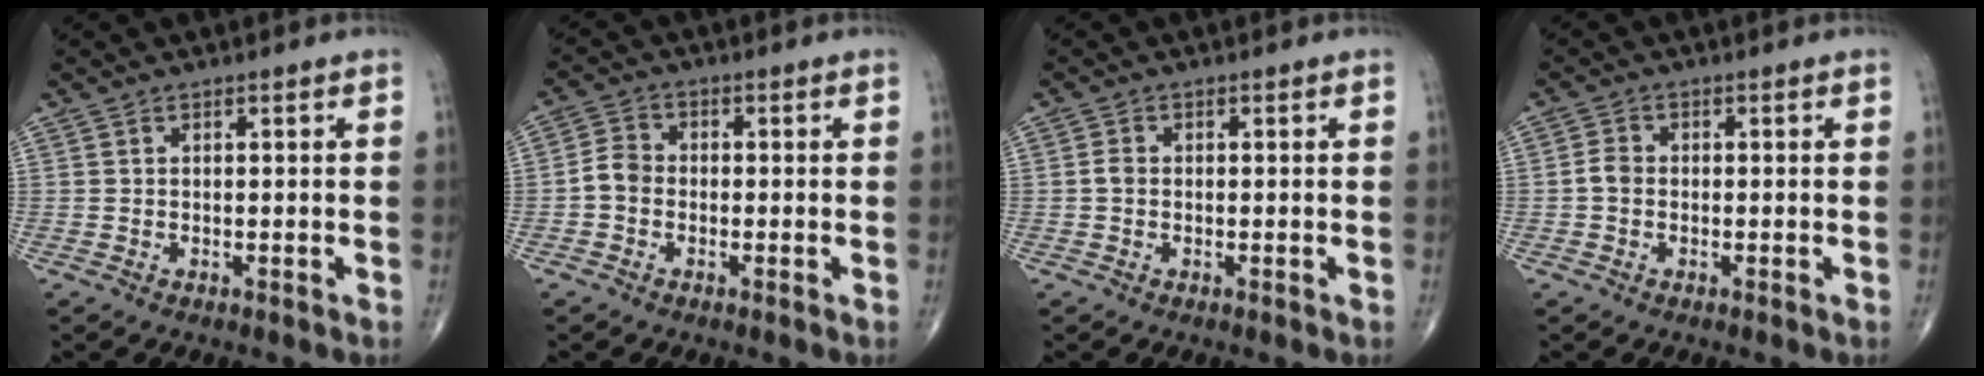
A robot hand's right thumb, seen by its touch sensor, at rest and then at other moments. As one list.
[{"total": 3.7, "force": [-1.0, 3.0, 2.0], "torque": [-0.030, 0.011, -0.029]}, {"total": 1.4, "force": [-0.2, 1.0, 0.8], "torque": [-0.013, 0.002, -0.006]}, {"total": 2.2, "force": [-0.5, 1.7, 1.3], "torque": [-0.022, 0.006, -0.014]}]